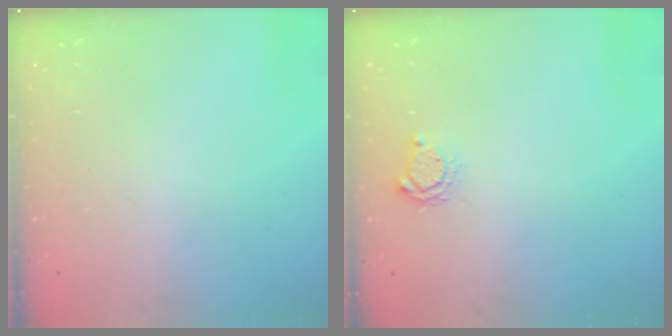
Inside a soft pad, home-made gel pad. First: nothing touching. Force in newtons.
{"total": 4.7, "press": 4.7, "slide": 0.6}